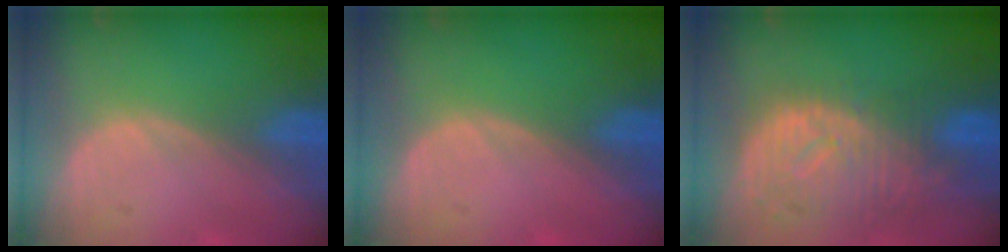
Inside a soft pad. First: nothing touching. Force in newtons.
{"total": 0.0}
{"total": 10.9, "press": 9.7, "slide": 4.9}